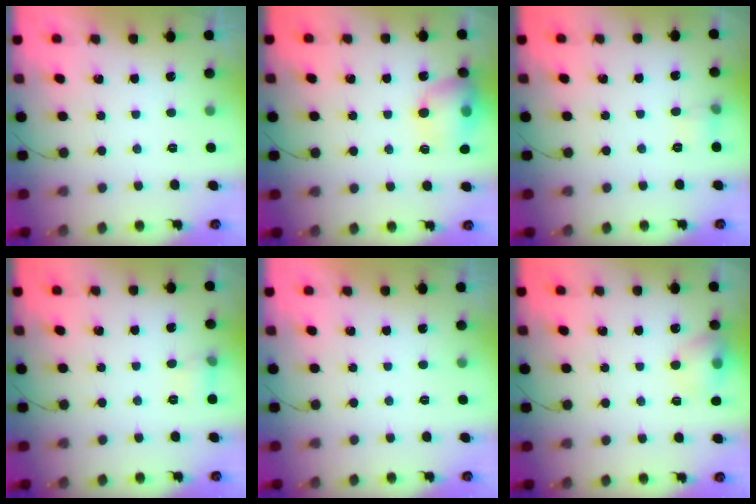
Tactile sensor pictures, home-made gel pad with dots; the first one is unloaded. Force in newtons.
{"total": 13.0, "press": 12.9, "slide": 2.0}
{"total": 4.7, "press": 4.5, "slide": 1.3}
{"total": 6.0, "press": 5.7, "slide": 1.8}
{"total": 0.0}
{"total": 9.3, "press": 9.1, "slide": 1.6}